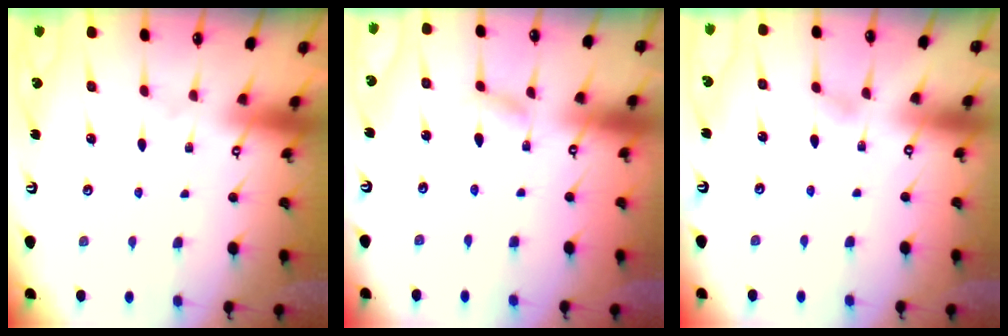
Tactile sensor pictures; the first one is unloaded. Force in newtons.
{"total": 2.8, "press": 2.8, "slide": 0.1}
{"total": 1.7, "press": 1.6, "slide": 0.2}